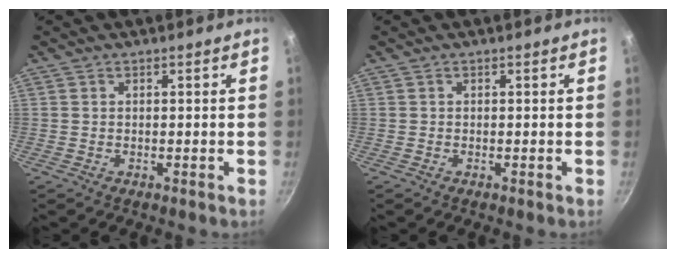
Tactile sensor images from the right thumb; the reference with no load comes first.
{"total": 0.0}